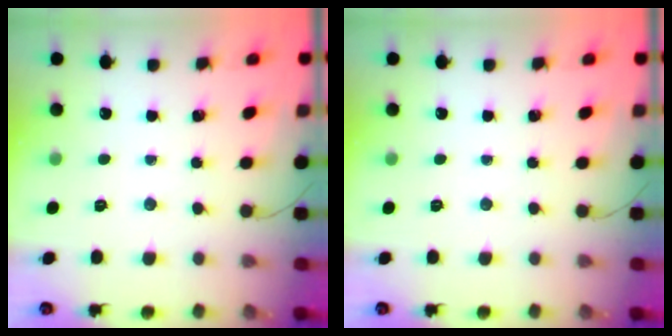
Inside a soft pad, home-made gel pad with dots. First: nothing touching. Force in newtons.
{"total": 0.0}